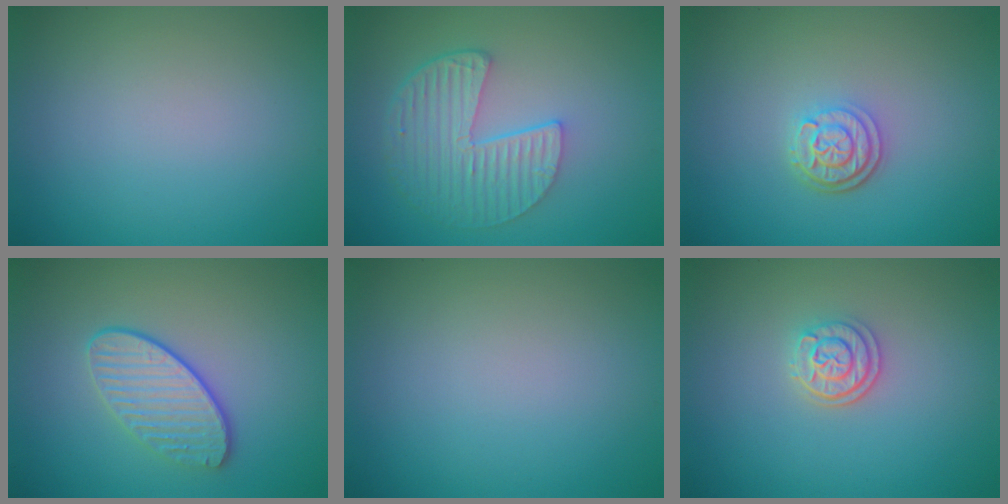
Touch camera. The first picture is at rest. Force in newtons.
{"total": 5.4, "press": 4.0, "slide": 3.6}
{"total": 2.9, "press": 2.4, "slide": 1.7}
{"total": 3.5, "press": 3.2, "slide": 1.4}
{"total": 0.0}
{"total": 2.4, "press": 2.1, "slide": 1.1}